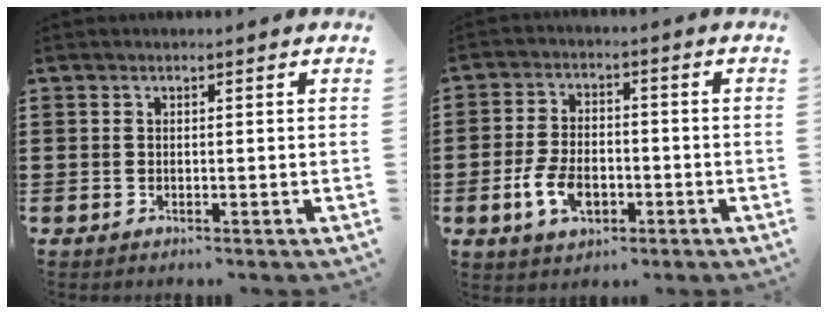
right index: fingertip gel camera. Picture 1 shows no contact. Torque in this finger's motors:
{"motor_torque": [2.14, 0.00, 0.20, 0.13]}